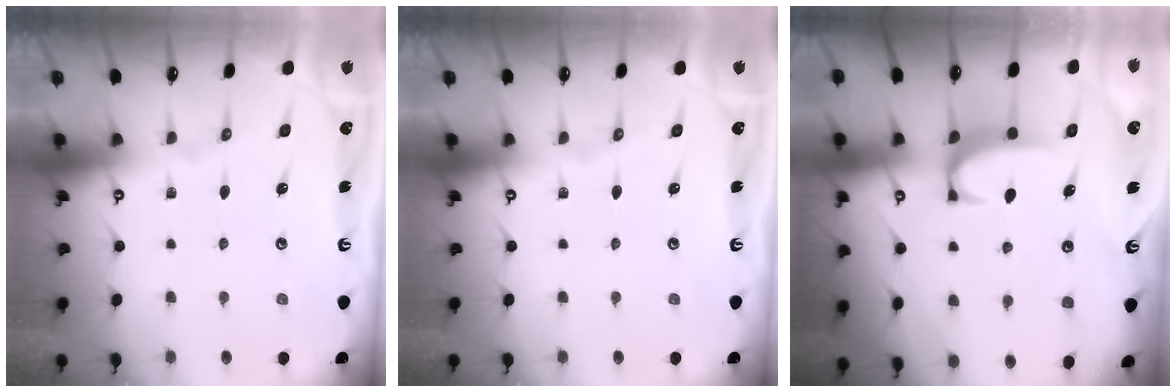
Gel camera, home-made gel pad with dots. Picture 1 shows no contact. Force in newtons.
{"total": 0.0}
{"total": 2.0, "press": 1.9, "slide": 0.5}